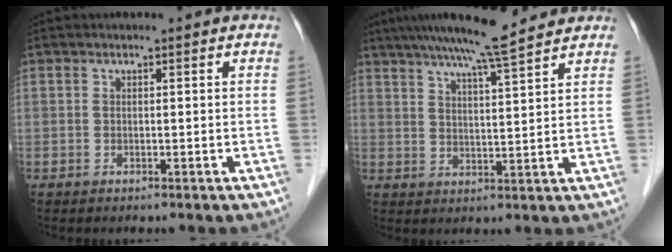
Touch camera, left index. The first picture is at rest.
{"total": 10.1, "force": [8.6, -0.4, 5.2], "torque": [-0.088, 0.016, 0.132]}